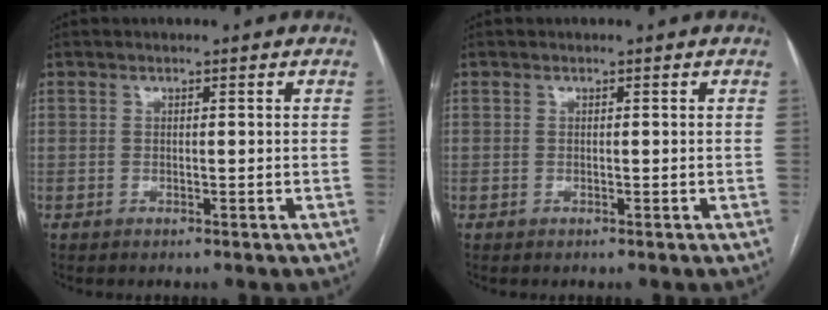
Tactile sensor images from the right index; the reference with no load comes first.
{"total": 0.0}